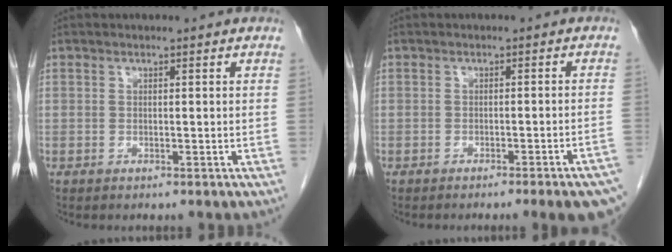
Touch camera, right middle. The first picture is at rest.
{"total": 8.2, "force": [-6.5, -0.3, 5.0], "torque": [-0.041, -0.010, -0.078]}